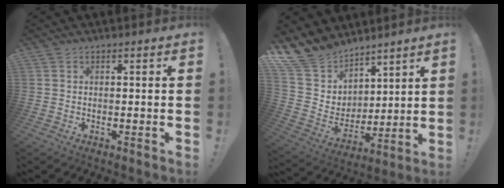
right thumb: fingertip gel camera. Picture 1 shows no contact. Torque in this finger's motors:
{"motor_torque": [-0.82, 1.37, 0.69, 0.66, 0.01]}